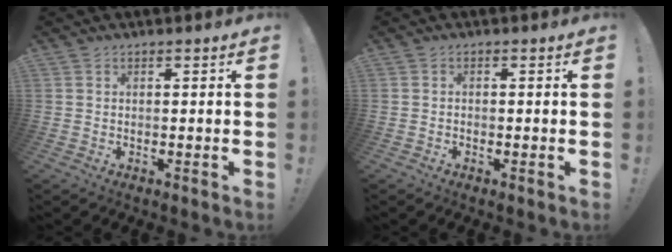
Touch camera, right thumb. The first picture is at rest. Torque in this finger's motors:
{"motor_torque": [-0.04, -0.13, -0.24, 0.06, -0.01]}